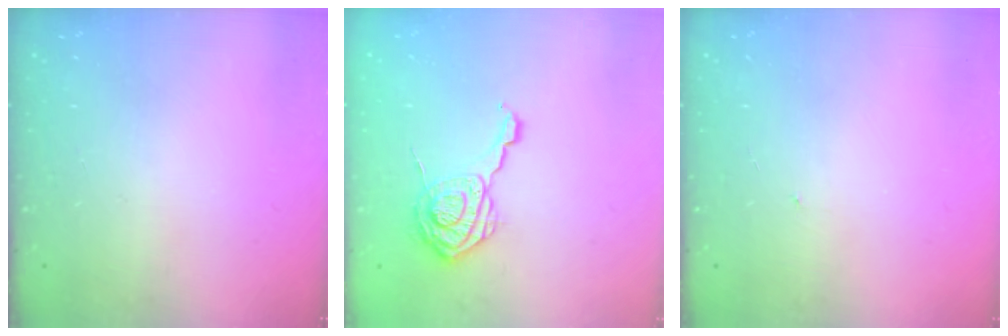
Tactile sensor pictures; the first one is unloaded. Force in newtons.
{"total": 12.1, "press": 12.1, "slide": 0.7}
{"total": 0.6, "press": 0.6, "slide": 0.1}